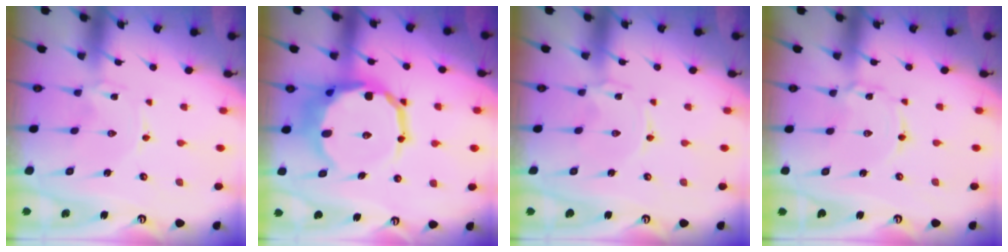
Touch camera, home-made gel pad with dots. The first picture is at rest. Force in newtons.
{"total": 17.0, "press": 16.5, "slide": 4.3}
{"total": 0.0}
{"total": 2.2, "press": 2.2, "slide": 0.3}